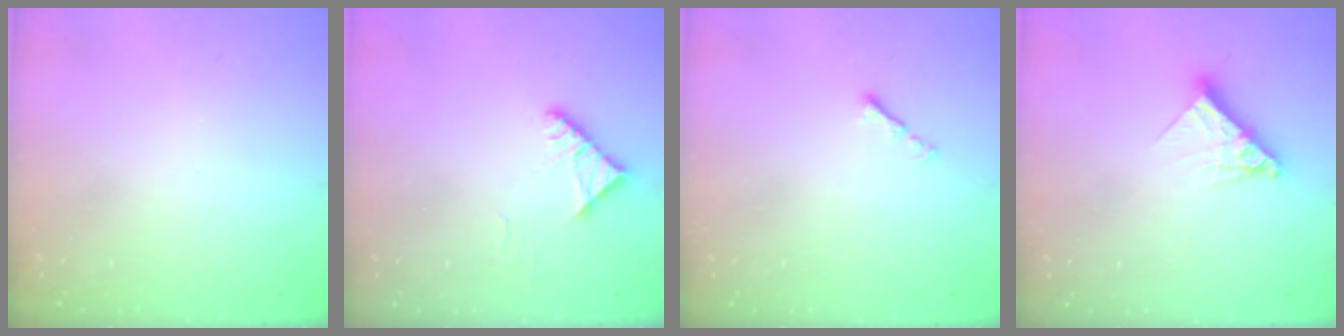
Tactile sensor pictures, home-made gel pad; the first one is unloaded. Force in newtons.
{"total": 4.5, "press": 4.4, "slide": 0.8}
{"total": 1.3, "press": 1.2, "slide": 0.5}
{"total": 10.7, "press": 10.6, "slide": 0.9}